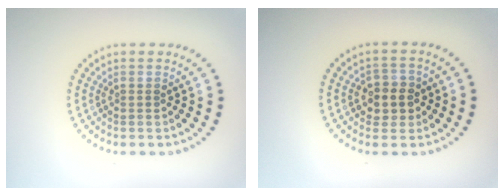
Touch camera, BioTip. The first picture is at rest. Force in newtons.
{"total": 2.7, "press": 2.6, "slide": 0.7}